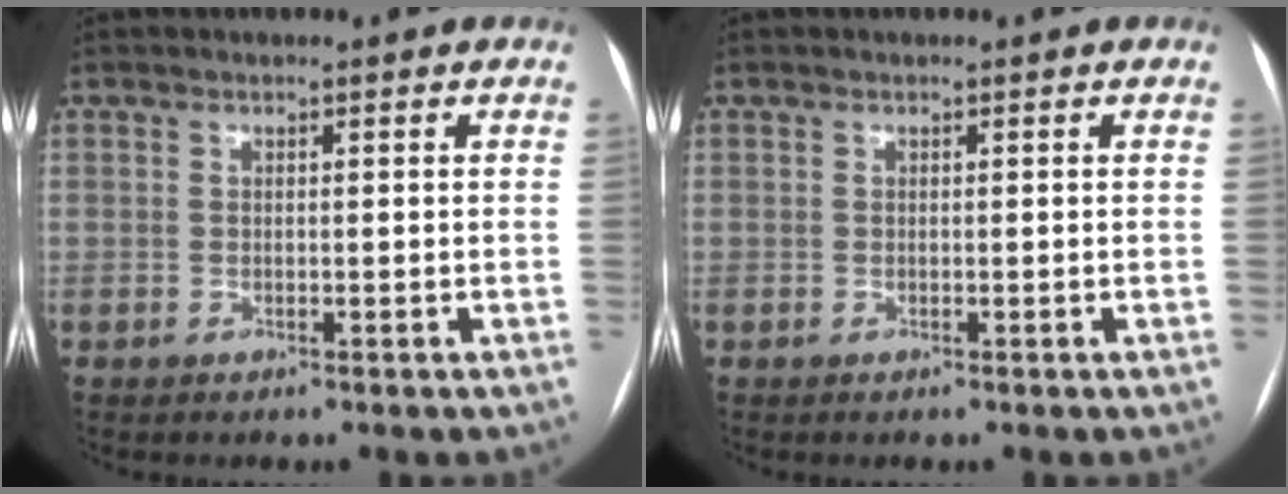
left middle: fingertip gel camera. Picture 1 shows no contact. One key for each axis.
{"total": 0.0}